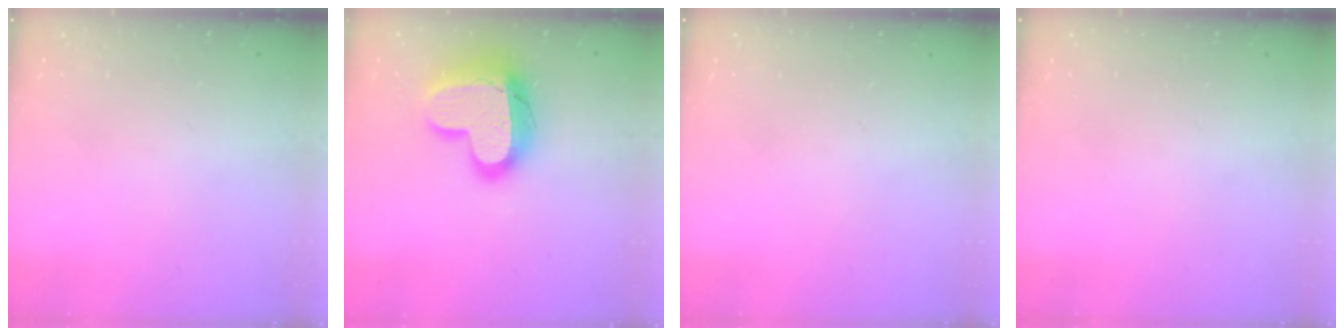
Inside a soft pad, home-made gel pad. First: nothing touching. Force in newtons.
{"total": 20.3, "press": 20.3, "slide": 1.5}
{"total": 0.0}
{"total": 0.0}